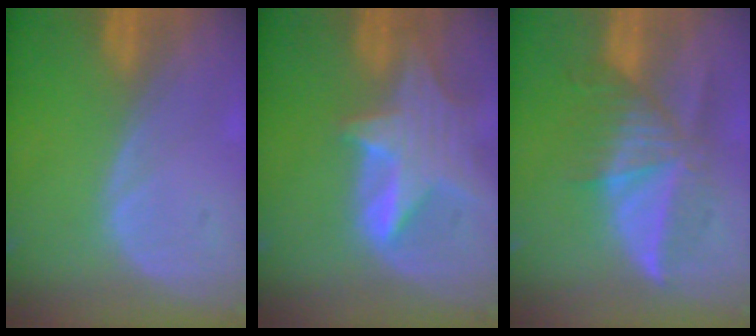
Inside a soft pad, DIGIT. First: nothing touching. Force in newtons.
{"total": 8.4, "press": 7.6, "slide": 3.6}
{"total": 7.3, "press": 7.2, "slide": 1.2}